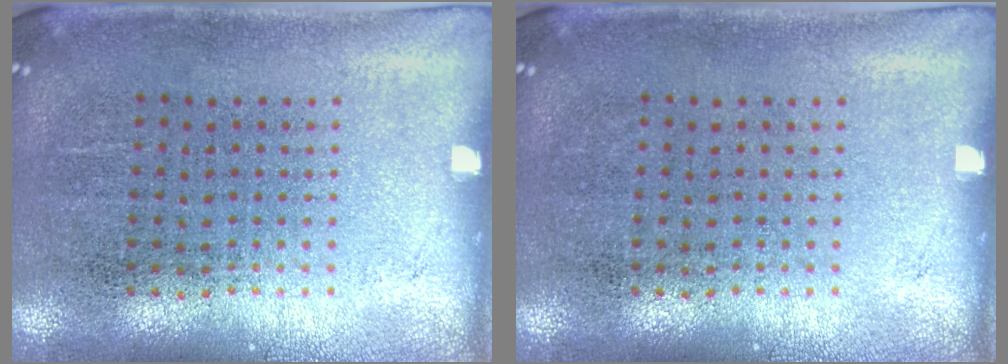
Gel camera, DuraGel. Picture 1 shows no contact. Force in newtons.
{"total": 0.0}